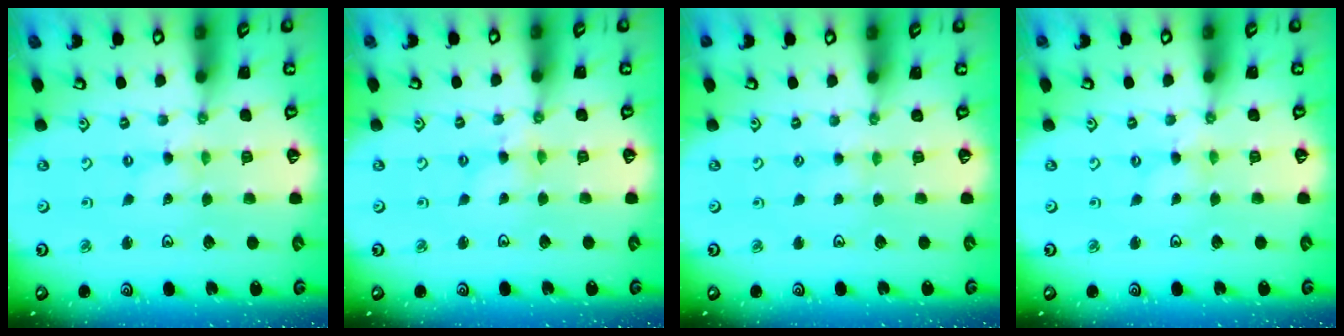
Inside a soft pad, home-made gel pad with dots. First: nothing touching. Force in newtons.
{"total": 2.6, "press": 2.6, "slide": 0.3}
{"total": 2.1, "press": 2.1, "slide": 0.4}
{"total": 0.0}